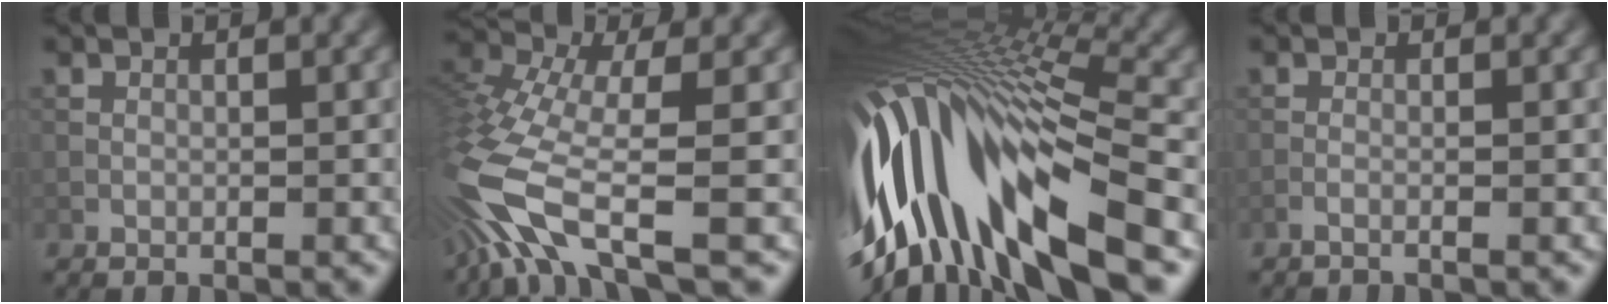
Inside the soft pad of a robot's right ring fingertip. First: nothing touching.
{"total": 10.3, "force": [-4.9, 3.4, 8.4], "torque": [-0.191, -0.004, -0.102]}
{"total": 16.4, "force": [-4.1, 6.2, 14.6], "torque": [-0.283, -0.010, -0.061]}
{"total": 0.8, "force": [-0.6, 0.2, 0.6], "torque": [-0.006, 0.001, -0.016]}